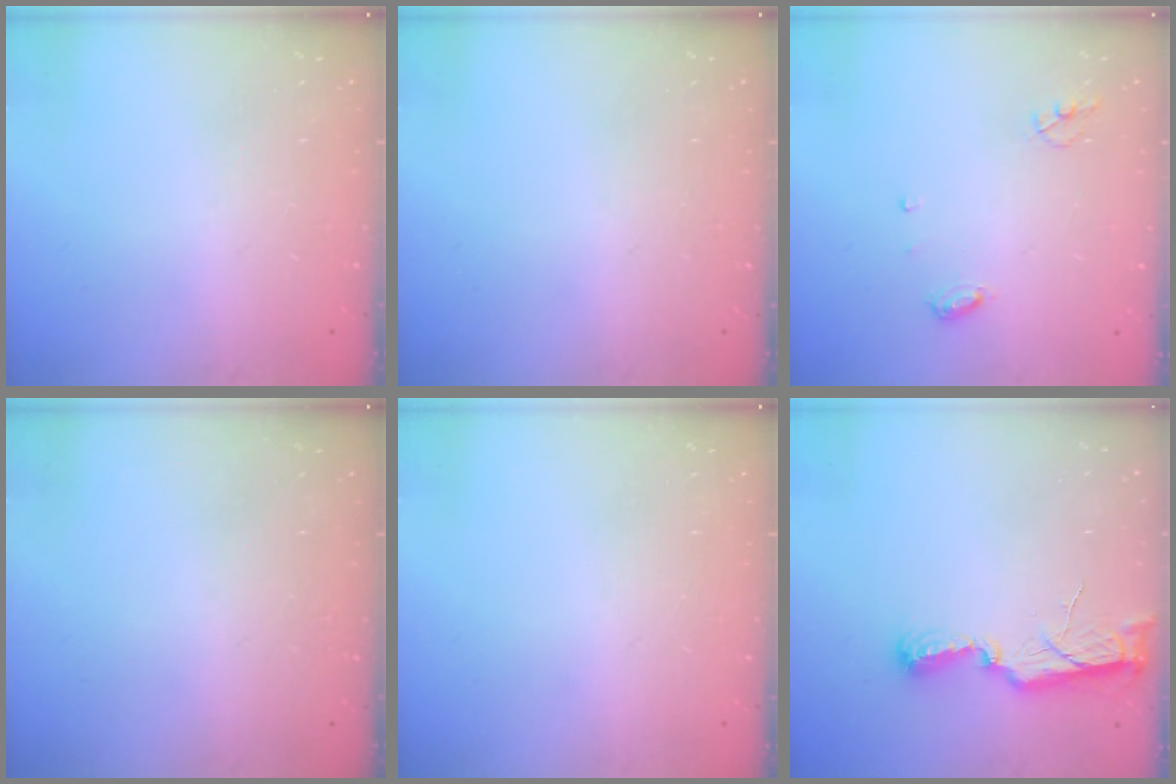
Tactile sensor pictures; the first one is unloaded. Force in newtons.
{"total": 0.0}
{"total": 4.7, "press": 4.6, "slide": 0.5}
{"total": 0.0}
{"total": 0.0}
{"total": 7.5, "press": 7.5, "slide": 0.4}